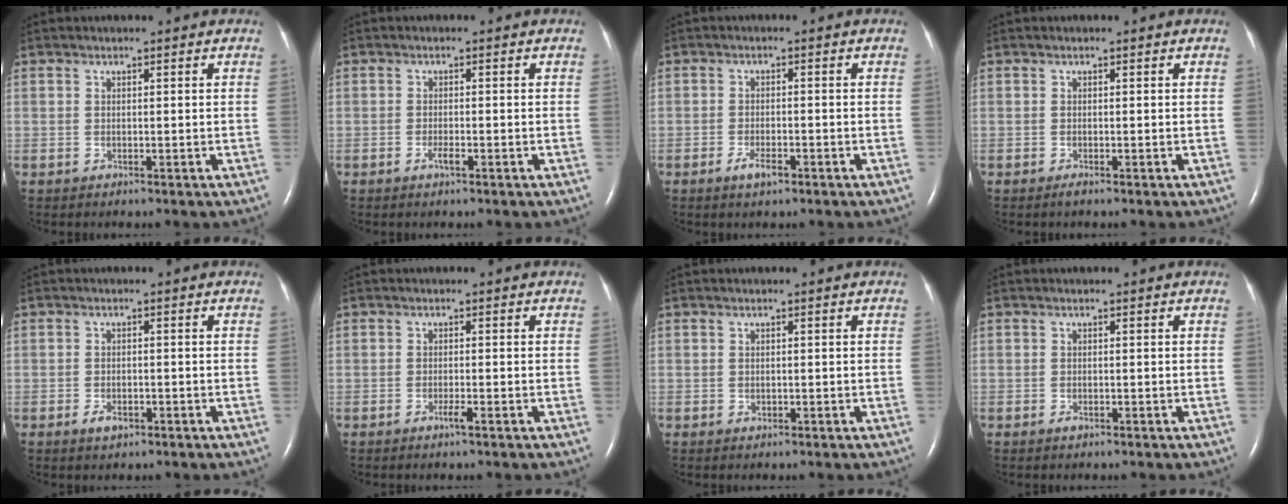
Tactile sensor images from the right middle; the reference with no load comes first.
{"total": 1.4, "force": [-0.8, 0.2, 1.1], "torque": [-0.025, -0.001, -0.014]}
{"total": 2.7, "force": [-1.7, 0.8, 2.0], "torque": [-0.041, 0.000, -0.030]}
{"total": 0.5, "force": [-0.4, 0.0, 0.3], "torque": [-0.007, -0.001, -0.007]}
{"total": 2.1, "force": [-1.2, 1.1, 1.3], "torque": [-0.027, 0.001, -0.017]}
{"total": 1.4, "force": [-0.8, -0.1, 1.1], "torque": [-0.025, -0.002, -0.015]}
{"total": 0.5, "force": [-0.2, 0.4, 0.3], "torque": [-0.006, 0.001, -0.003]}
{"total": 0.7, "force": [-0.4, 0.4, 0.3], "torque": [-0.005, 0.001, -0.005]}